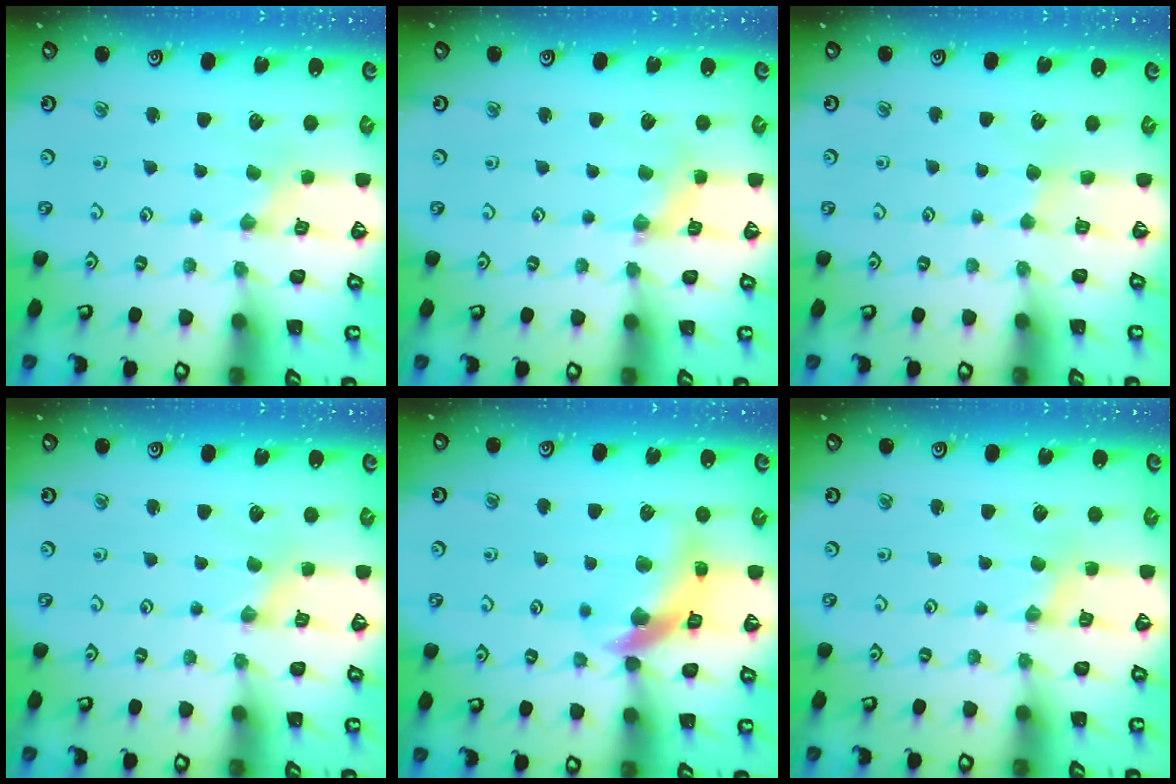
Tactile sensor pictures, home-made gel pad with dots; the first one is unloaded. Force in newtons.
{"total": 2.6, "press": 2.6, "slide": 0.3}
{"total": 1.9, "press": 1.9, "slide": 0.3}
{"total": 0.0}
{"total": 13.8, "press": 13.7, "slide": 1.9}
{"total": 1.0, "press": 1.0, "slide": 0.2}